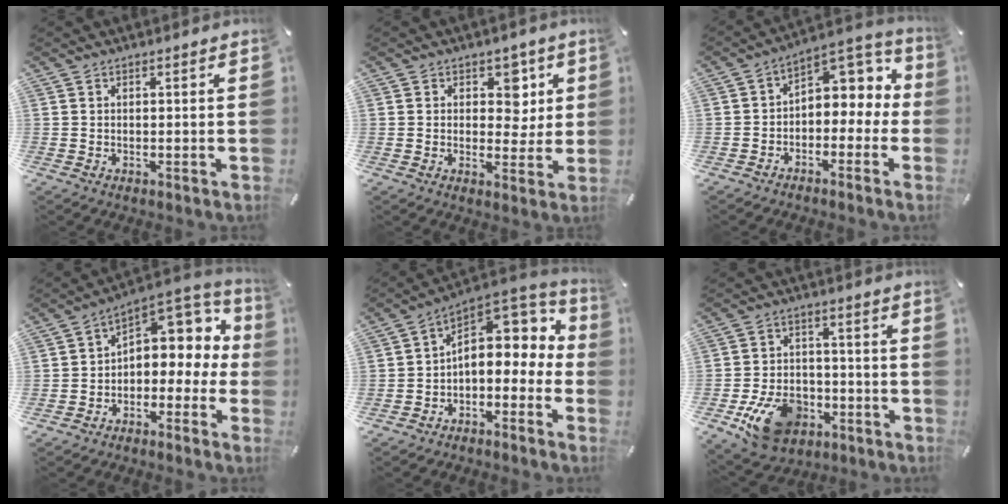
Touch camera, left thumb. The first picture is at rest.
{"total": 6.8, "force": [1.9, 5.4, 3.5], "torque": [-0.028, -0.007, 0.026]}
{"total": 6.5, "force": [1.2, 5.5, 3.2], "torque": [-0.037, -0.017, 0.020]}
{"total": 7.6, "force": [2.7, 5.9, 3.9], "torque": [-0.054, -0.029, 0.052]}
{"total": 11.4, "force": [2.9, 7.9, 7.7], "torque": [-0.102, -0.028, 0.051]}
{"total": 13.3, "force": [-6.0, 9.1, 7.5], "torque": [-0.141, 0.041, -0.102]}